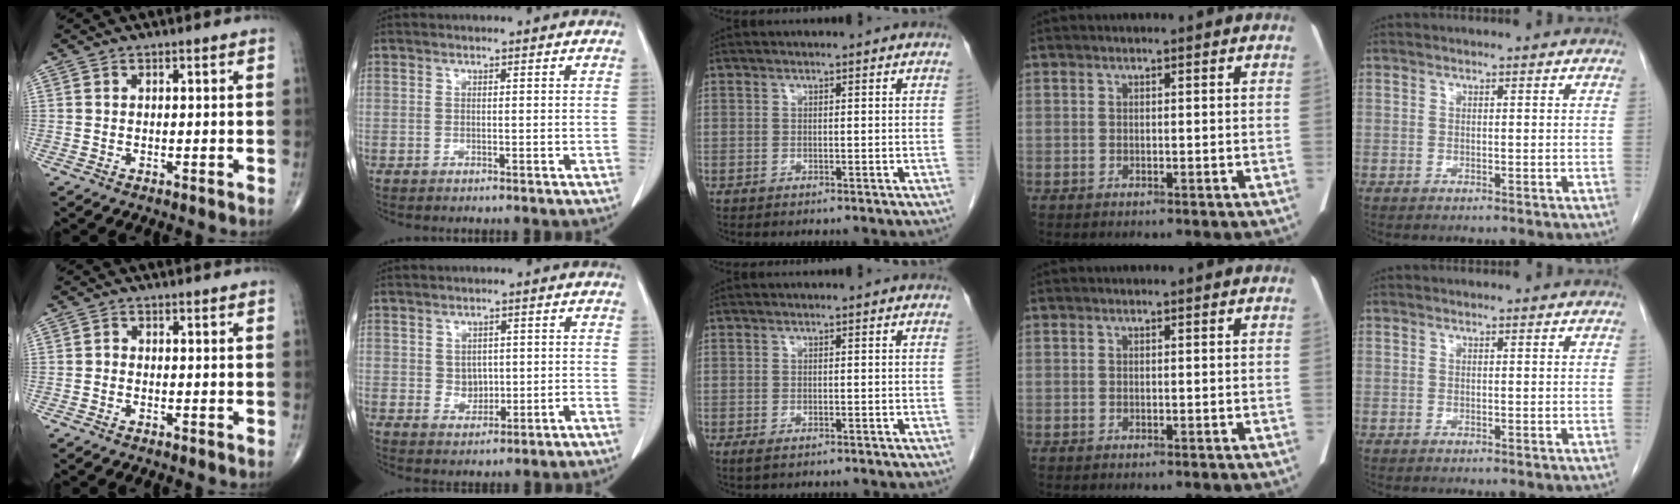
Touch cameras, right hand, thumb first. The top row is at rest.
{"thumb": {"total": 0.6, "force": [-0.3, 0.4, 0.3], "torque": [0.000, 0.003, -0.011]}, "index": {"total": 2.7, "force": [-0.3, 2.0, 1.7], "torque": [-0.021, 0.004, 0.001]}, "middle": {"total": 1.4, "force": [-0.9, 0.5, 0.9], "torque": [-0.018, -0.003, -0.011]}}